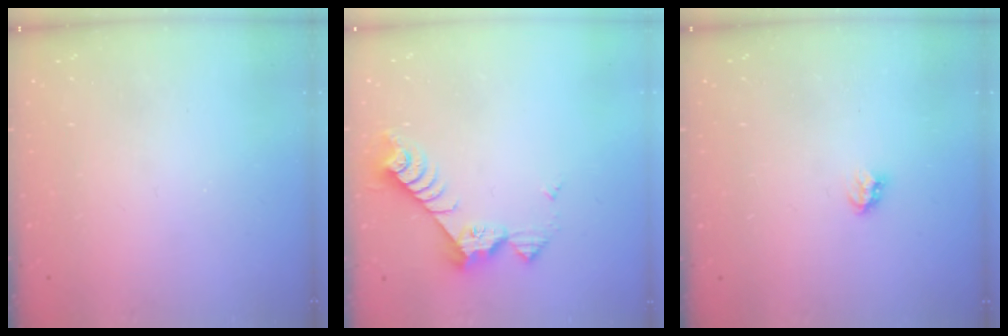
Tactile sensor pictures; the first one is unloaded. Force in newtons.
{"total": 8.6, "press": 8.5, "slide": 0.8}
{"total": 2.8, "press": 2.8, "slide": 0.5}